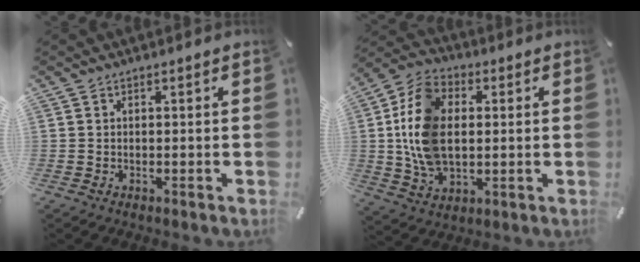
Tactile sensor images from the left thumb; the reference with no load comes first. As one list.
[{"total": 15.2, "force": [0.9, 11.0, 10.5], "torque": [-0.247, 0.012, 0.018]}]